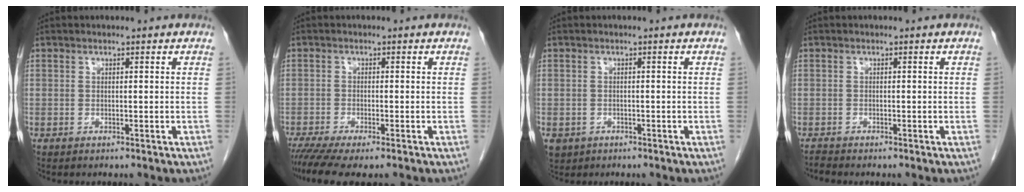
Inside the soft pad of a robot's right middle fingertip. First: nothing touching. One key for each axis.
{"total": 6.4, "fx": -5.0, "fy": 0.9, "fz": 4.0, "tx": -0.065, "ty": -0.015, "tz": -0.082}
{"total": 3.5, "fx": -1.8, "fy": 2.8, "fz": 0.9, "tx": -0.017, "ty": -0.001, "tz": -0.024}
{"total": 0.7, "fx": -0.7, "fy": -0.3, "fz": -0.1, "tx": -0.005, "ty": -0.007, "tz": -0.015}